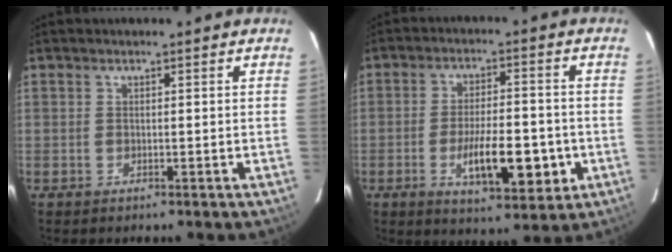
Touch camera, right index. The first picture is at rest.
{"total": 11.2, "force": [-3.2, 3.4, 10.2], "torque": [-0.167, -0.004, -0.045]}